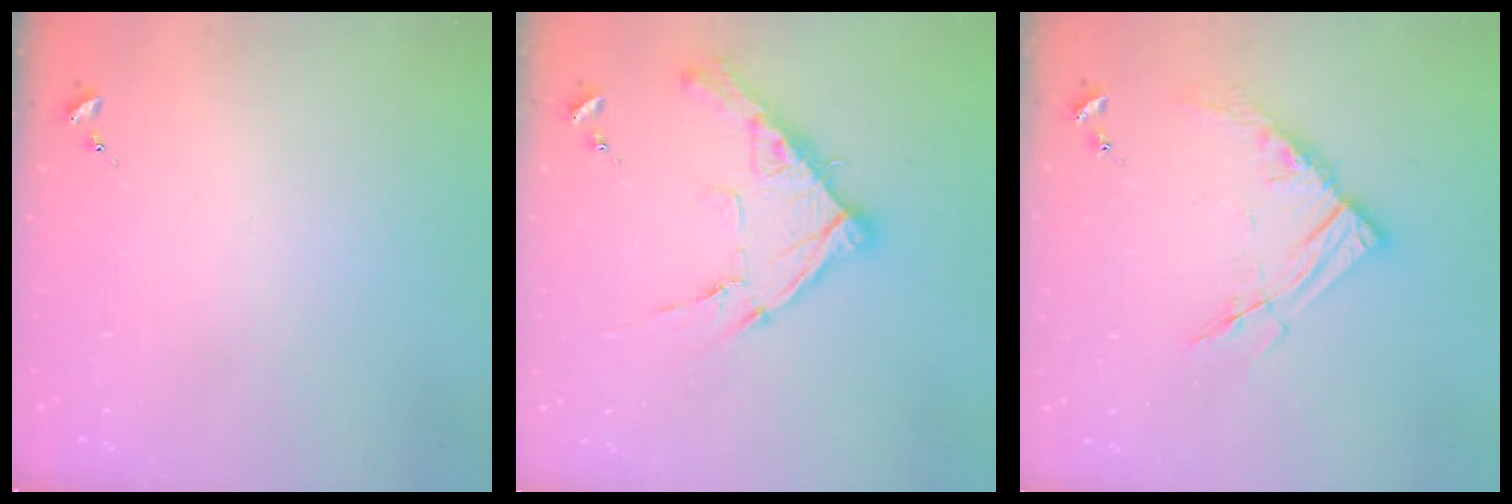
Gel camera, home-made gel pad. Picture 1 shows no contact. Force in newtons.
{"total": 15.5, "press": 15.4, "slide": 1.5}
{"total": 12.1, "press": 12.0, "slide": 1.2}